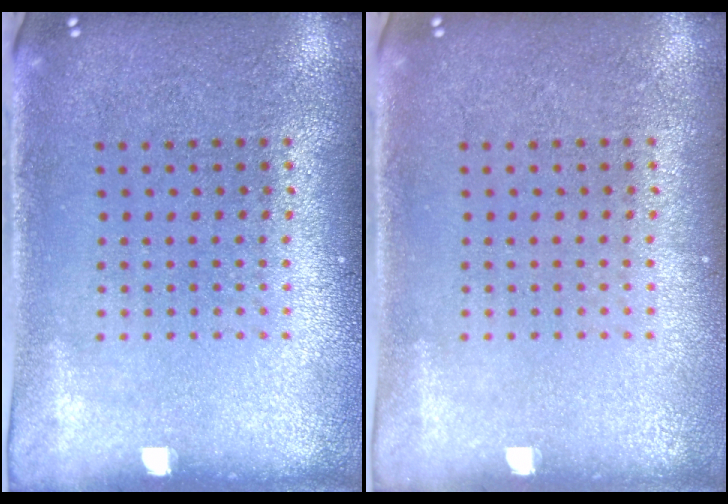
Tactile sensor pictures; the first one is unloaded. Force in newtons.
{"total": 0.0}